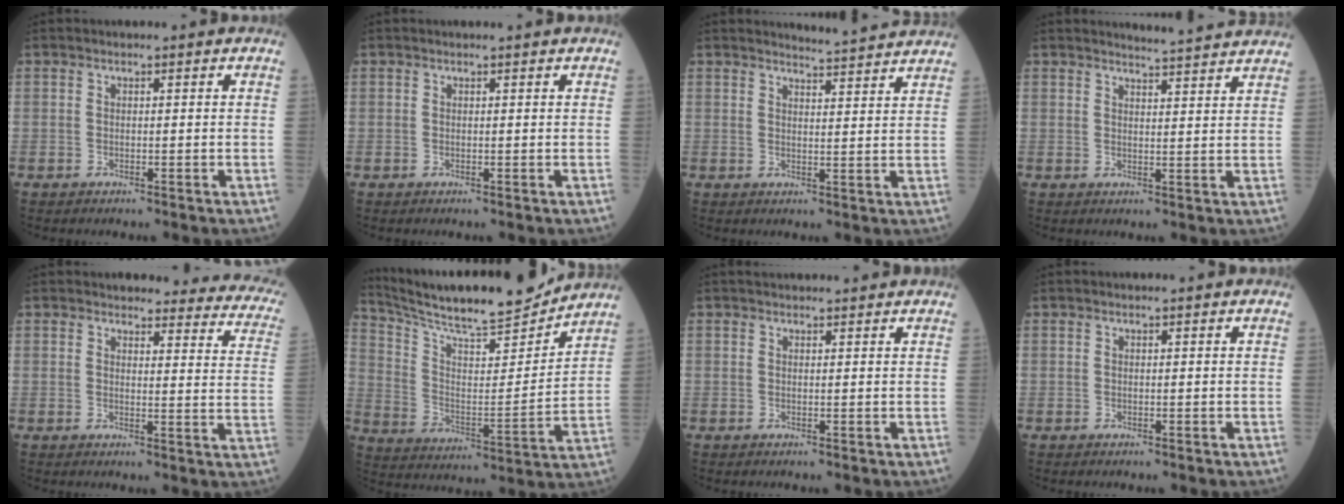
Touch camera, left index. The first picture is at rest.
{"total": 0.5, "force": [0.5, -0.1, 0.2], "torque": [-0.007, 0.001, 0.013]}
{"total": 6.9, "force": [6.7, -0.8, 1.2], "torque": [-0.031, 0.001, 0.081]}
{"total": 7.0, "force": [6.8, -0.8, 1.8], "torque": [-0.035, 0.003, 0.080]}
{"total": 19.7, "force": [18.2, 4.3, 5.9], "torque": [-0.037, -0.062, 0.178]}
{"total": 18.7, "force": [17.5, 1.3, 6.6], "torque": [-0.134, -0.017, 0.281]}
{"total": 4.3, "force": [4.0, 0.3, 1.4], "torque": [-0.014, 0.032, 0.056]}
{"total": 0.0}